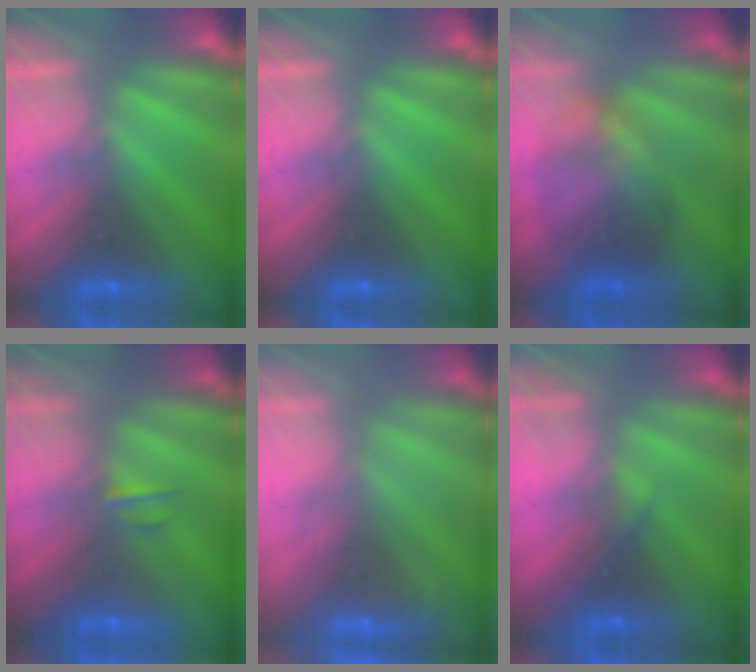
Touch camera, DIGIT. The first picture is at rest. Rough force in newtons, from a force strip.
{"total": 0.0}
{"total": 6.5}
{"total": 2.1}
{"total": 2.4}
{"total": 2.1}